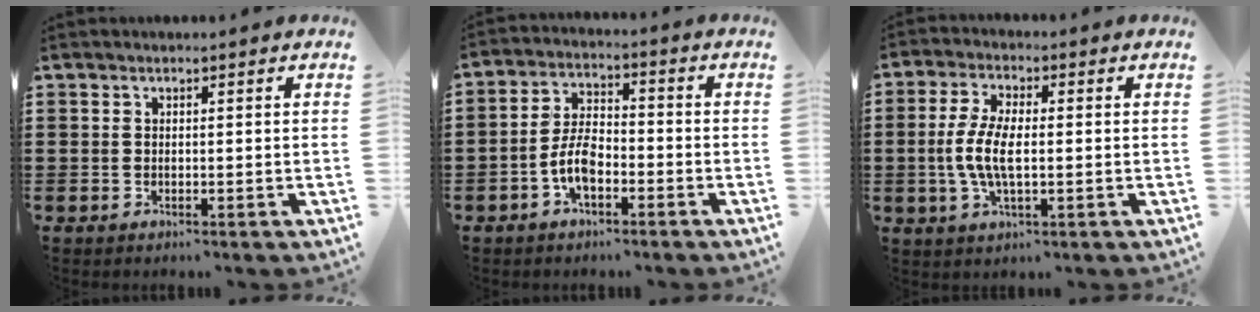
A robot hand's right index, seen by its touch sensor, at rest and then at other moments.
{"total": 6.0, "force": [-2.5, 2.9, 4.6], "torque": [-0.112, 0.001, -0.056]}
{"total": 6.7, "force": [-0.6, 2.6, 6.1], "torque": [-0.136, -0.004, -0.017]}